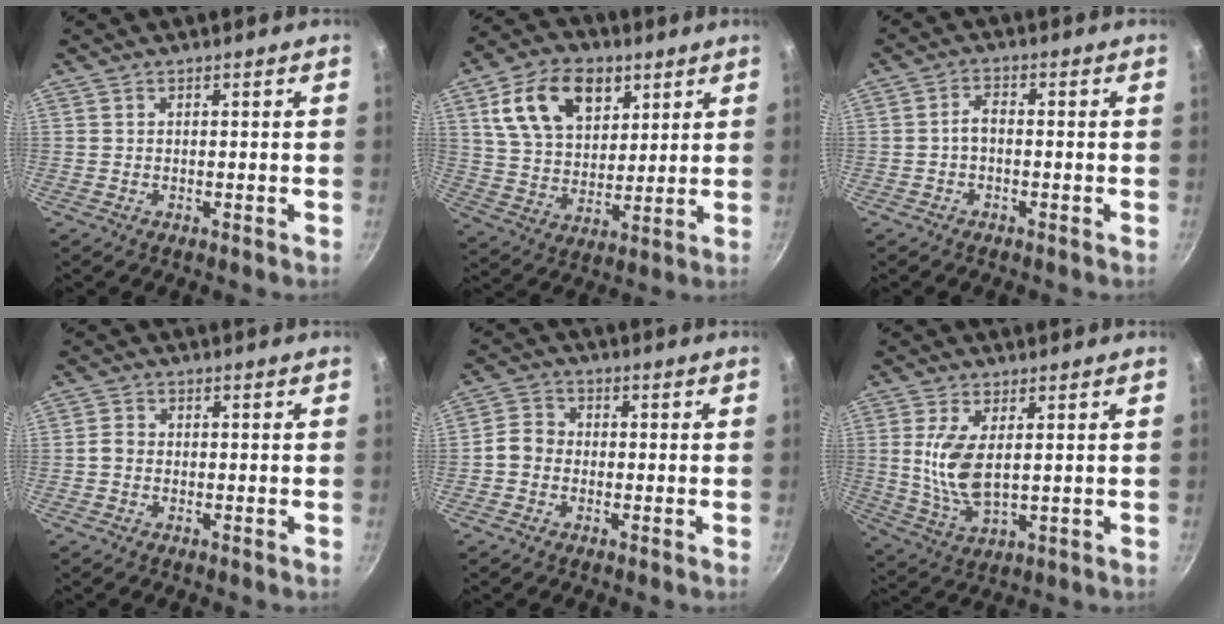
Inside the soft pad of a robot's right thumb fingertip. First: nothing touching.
{"total": 16.7, "force": [7.3, 10.9, 10.3], "torque": [-0.148, -0.015, 0.127]}
{"total": 2.5, "force": [-0.7, 1.3, 2.0], "torque": [-0.035, 0.018, -0.018]}
{"total": 1.8, "force": [-0.5, 1.5, 0.9], "torque": [-0.015, 0.011, -0.013]}
{"total": 4.3, "force": [-1.0, 3.7, 2.0], "torque": [-0.019, 0.015, -0.032]}
{"total": 9.2, "force": [1.4, 4.2, 8.1], "torque": [-0.162, -0.012, 0.035]}